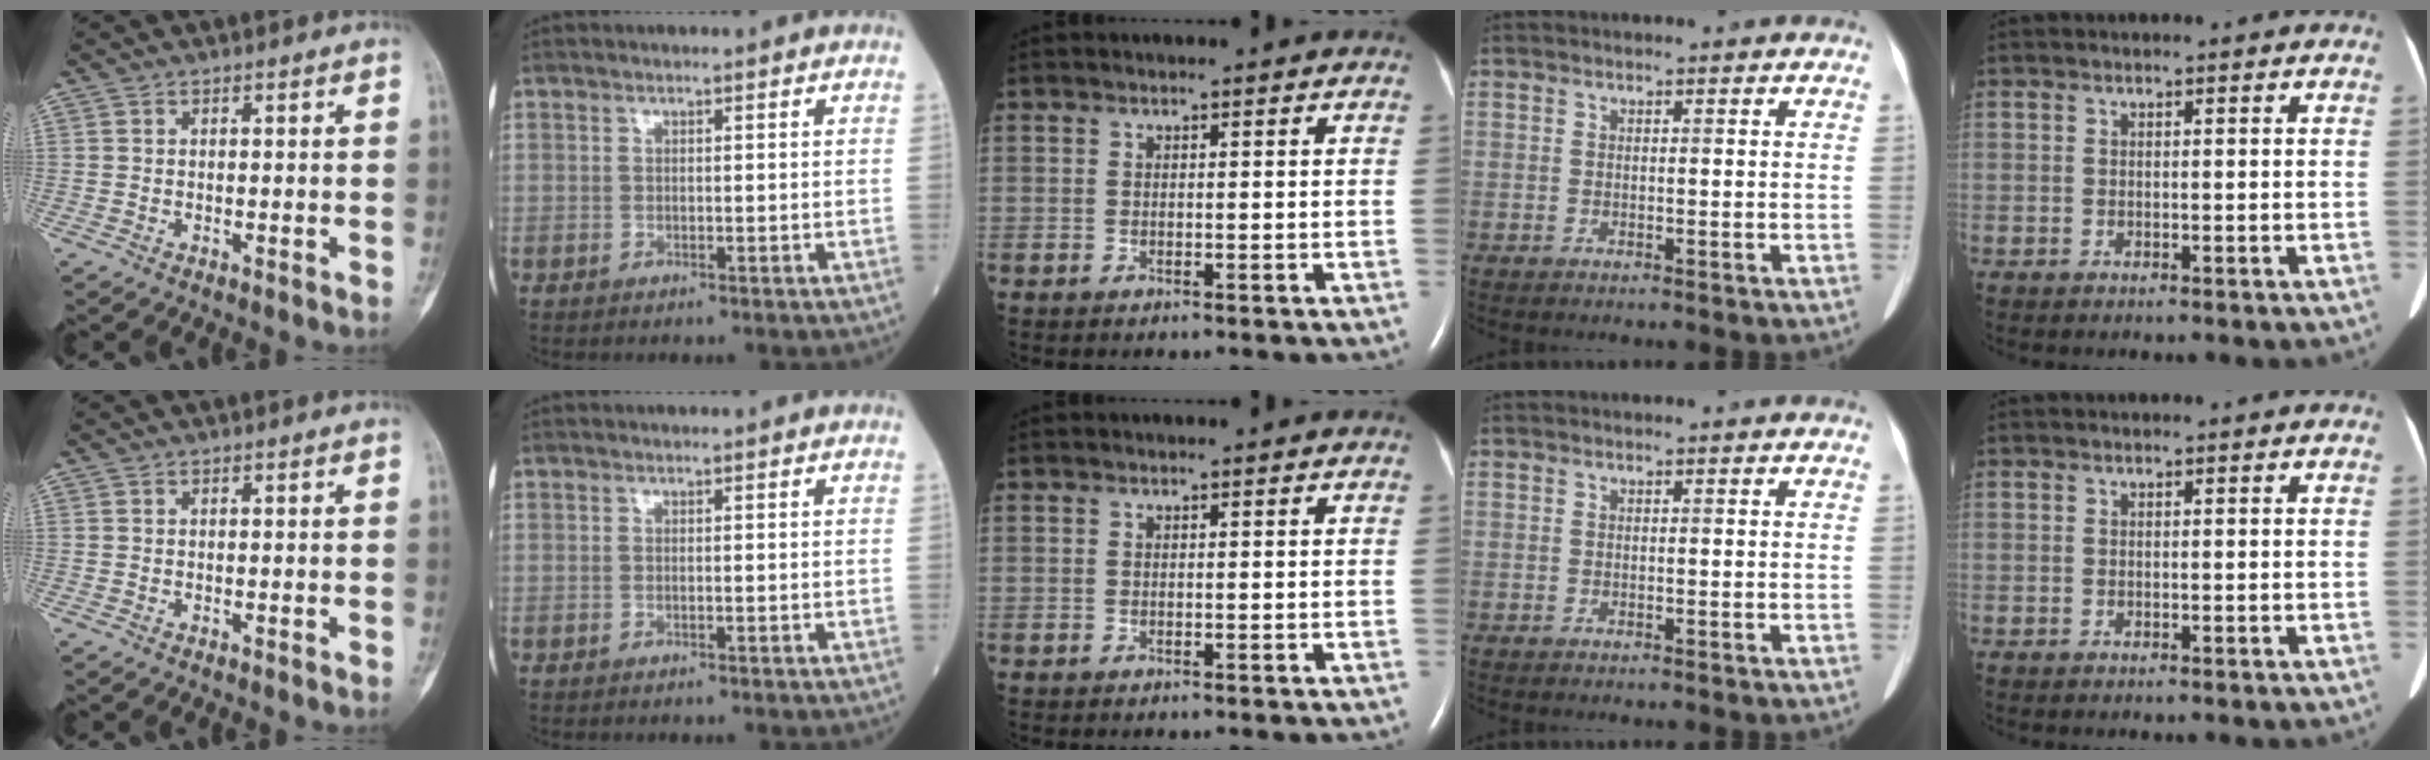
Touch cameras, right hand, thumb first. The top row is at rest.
{}